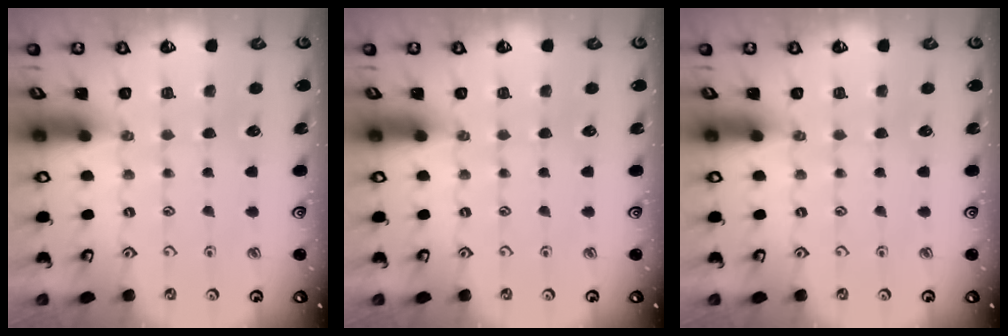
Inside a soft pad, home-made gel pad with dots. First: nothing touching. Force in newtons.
{"total": 0.0}
{"total": 0.0}